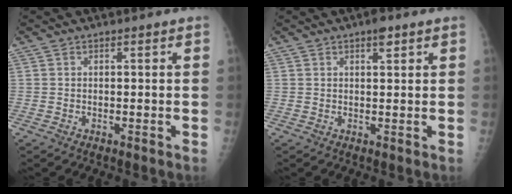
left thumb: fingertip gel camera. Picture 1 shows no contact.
{"total": 2.3, "force": [1.4, 0.8, 1.6], "torque": [-0.018, -0.005, 0.019]}